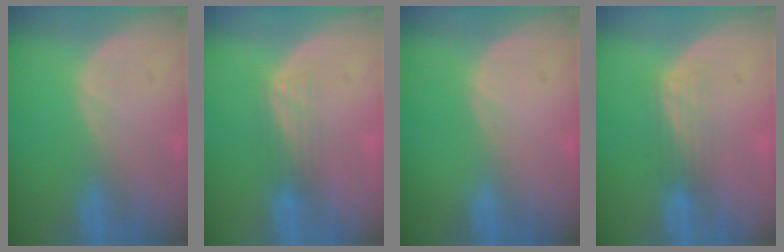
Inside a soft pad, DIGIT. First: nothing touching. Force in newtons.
{"total": 2.9, "press": 2.6, "slide": 1.3}
{"total": 0.0}
{"total": 2.9, "press": 2.5, "slide": 1.5}